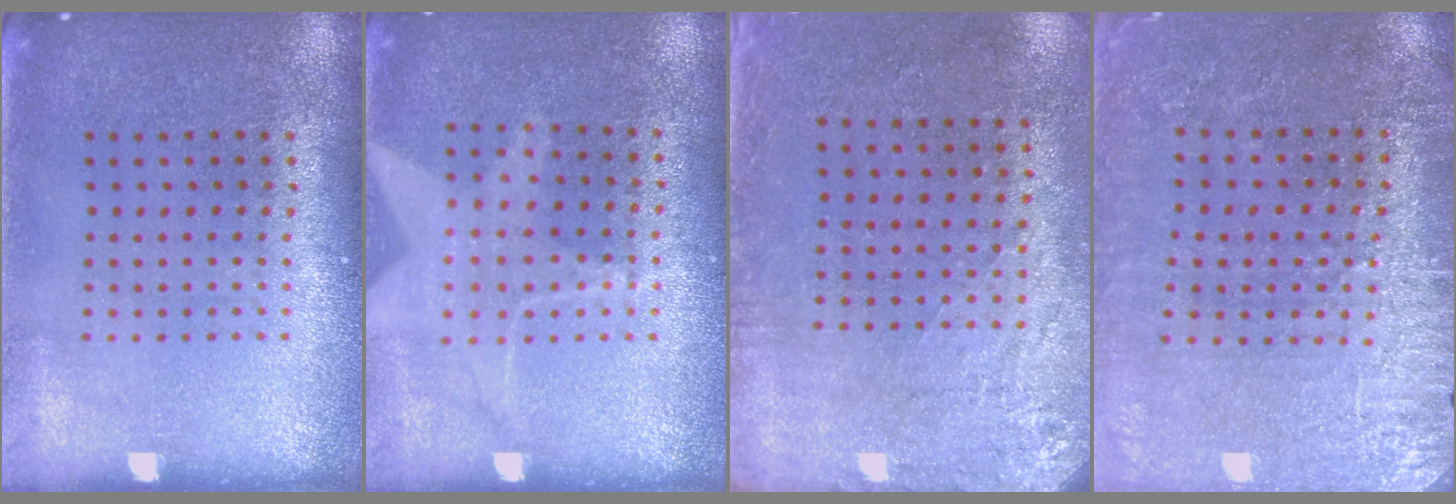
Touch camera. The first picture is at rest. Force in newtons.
{"total": 1.3, "press": 1.2, "slide": 0.3}
{"total": 2.8, "press": 2.3, "slide": 1.6}
{"total": 3.0, "press": 2.8, "slide": 0.8}